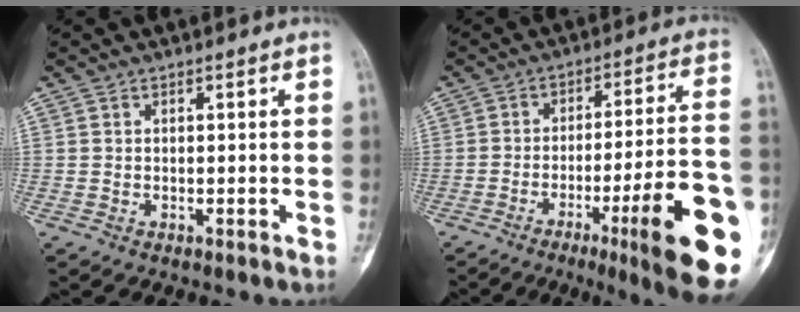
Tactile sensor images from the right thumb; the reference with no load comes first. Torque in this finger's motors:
{"motor_torque": [2.39, 2.63, 1.81, -0.96, 0.20]}